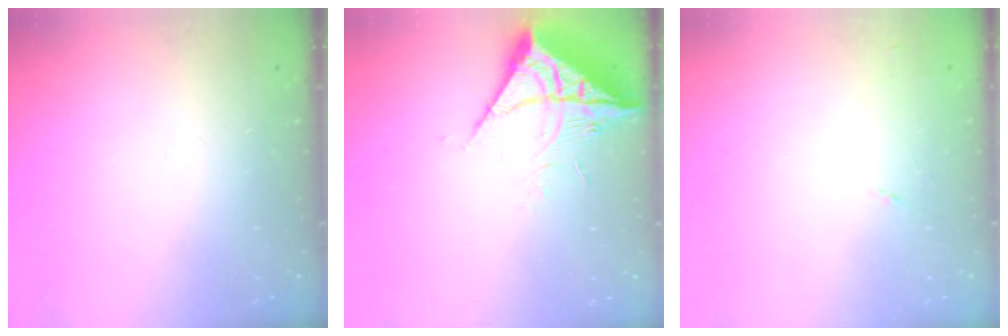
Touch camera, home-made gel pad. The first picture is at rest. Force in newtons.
{"total": 10.4, "press": 10.3, "slide": 1.4}
{"total": 4.6, "press": 4.6, "slide": 0.6}